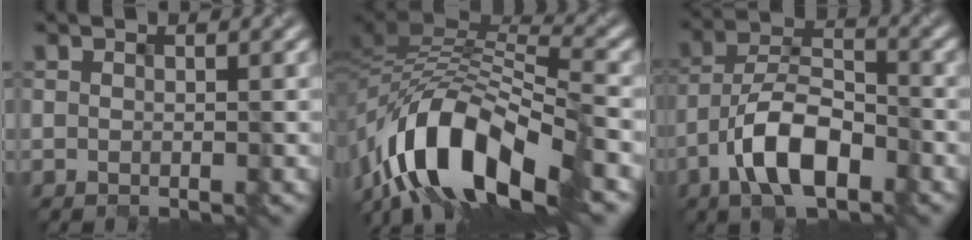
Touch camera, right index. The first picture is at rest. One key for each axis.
{"total": 13.3, "fx": -9.4, "fy": 4.9, "fz": 8.0, "tx": -0.161, "ty": -0.003, "tz": -0.156}
{"total": 6.3, "fx": -4.4, "fy": 2.1, "fz": 4.0, "tx": -0.087, "ty": -0.002, "tz": -0.063}